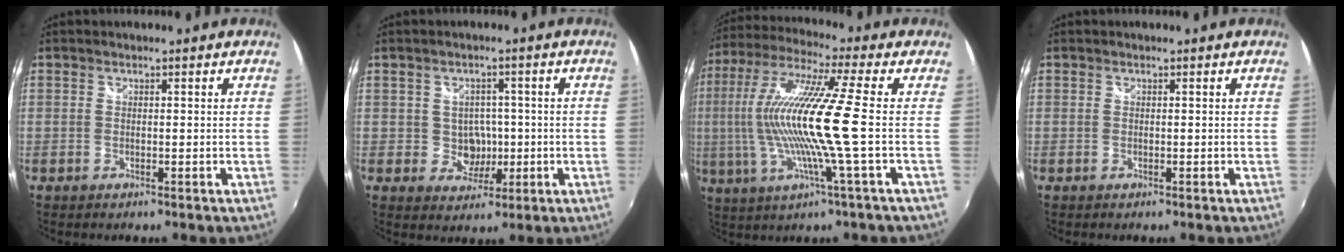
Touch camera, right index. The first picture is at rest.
{"total": 4.4, "force": [-0.4, 4.2, 1.3], "torque": [-0.029, 0.009, 0.004]}
{"total": 16.4, "force": [-1.4, -0.9, 16.3], "torque": [-0.303, -0.007, -0.029]}
{"total": 0.0}